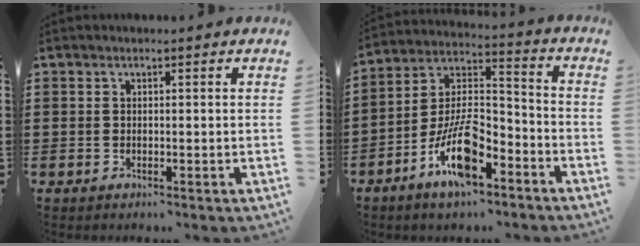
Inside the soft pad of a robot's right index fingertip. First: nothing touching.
{"total": 11.8, "force": [-7.1, 4.4, 8.3], "torque": [-0.171, 0.012, -0.134]}